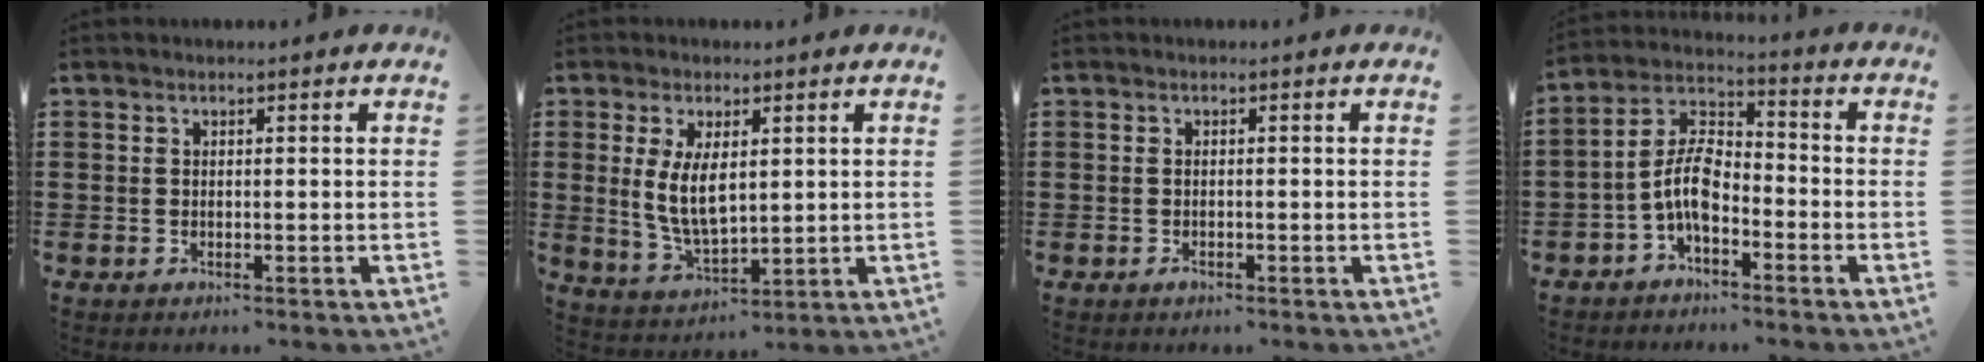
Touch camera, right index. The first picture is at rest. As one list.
[{"total": 7.0, "force": [1.0, 3.3, 6.0], "torque": [-0.118, 0.001, 0.017]}, {"total": 0.8, "force": [-0.4, 0.4, 0.5], "torque": [-0.012, -0.003, -0.006]}, {"total": 7.5, "force": [-2.8, 3.8, 5.9], "torque": [-0.147, -0.001, -0.062]}]